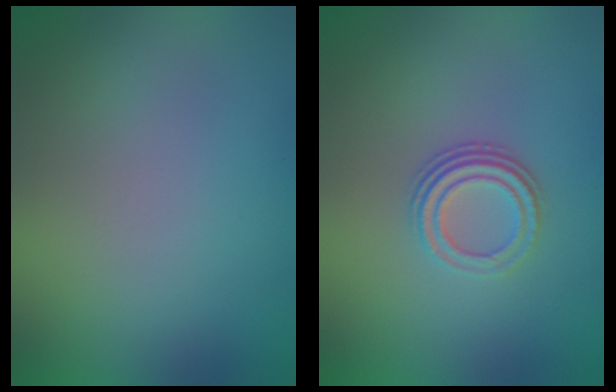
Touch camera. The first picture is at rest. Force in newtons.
{"total": 3.0, "press": 2.2, "slide": 2.0}